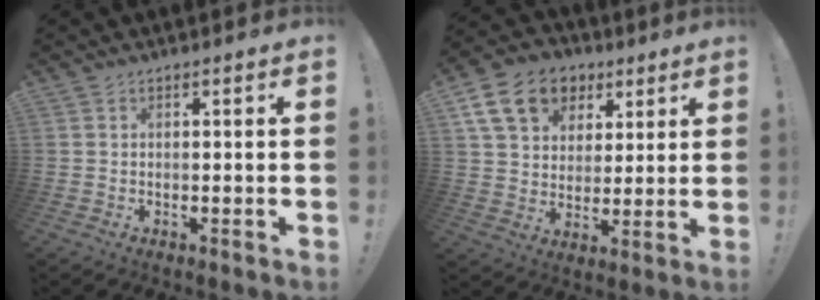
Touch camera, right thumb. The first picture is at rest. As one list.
[{"total": 16.3, "force": [7.4, 12.0, 8.1], "torque": [-0.118, -0.026, 0.142]}]